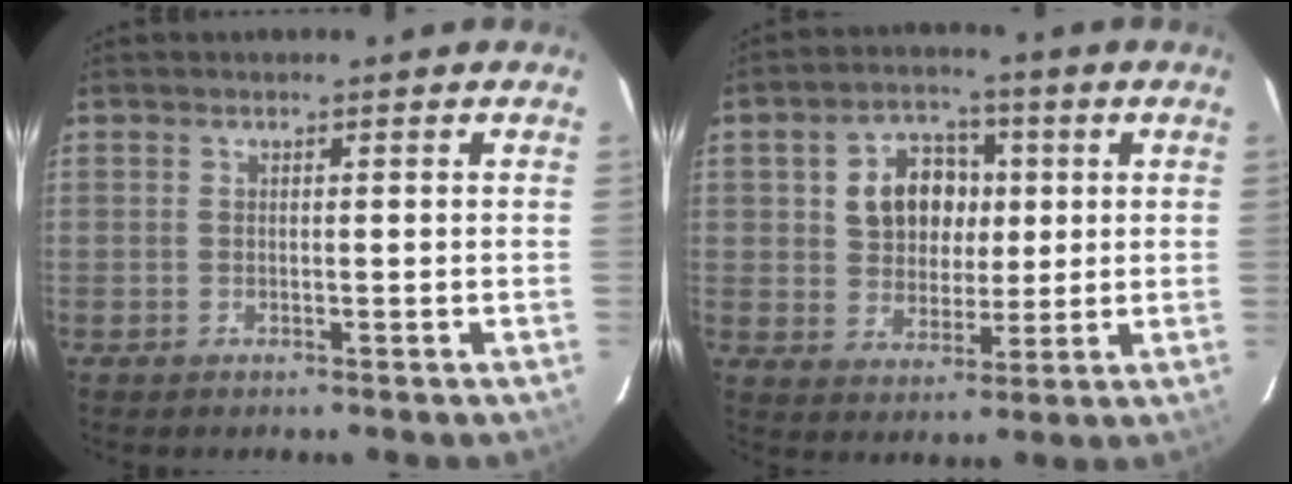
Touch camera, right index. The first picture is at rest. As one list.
[{"total": 10.2, "force": [2.1, 8.3, 5.4], "torque": [-0.113, 0.031, 0.046]}]